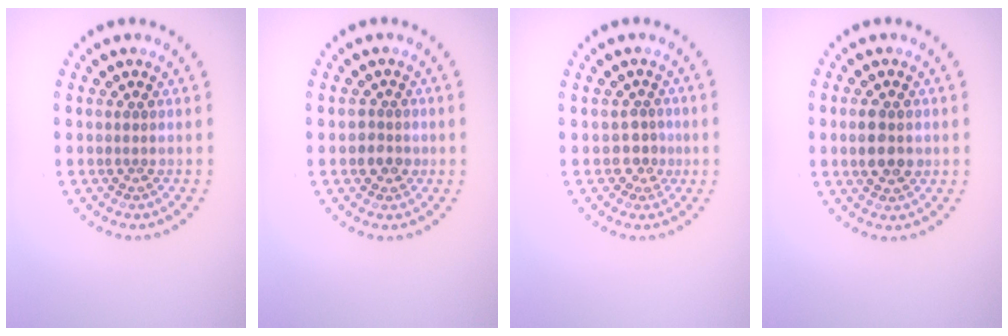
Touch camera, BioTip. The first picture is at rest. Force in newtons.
{"total": 1.8, "press": 1.6, "slide": 0.7}
{"total": 1.7, "press": 1.4, "slide": 0.9}
{"total": 3.2, "press": 3.2, "slide": 0.2}